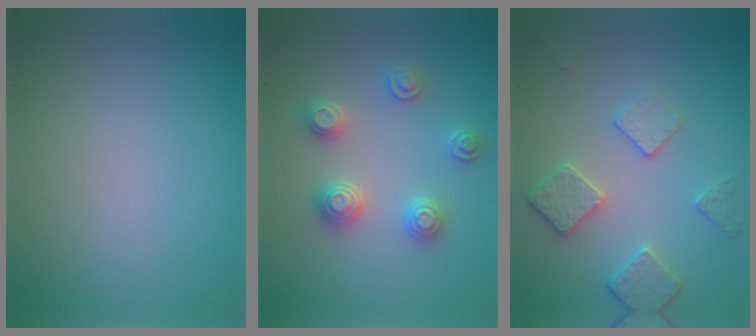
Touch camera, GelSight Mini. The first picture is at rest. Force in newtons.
{"total": 2.9, "press": 2.8, "slide": 0.3}
{"total": 3.5, "press": 3.1, "slide": 1.7}